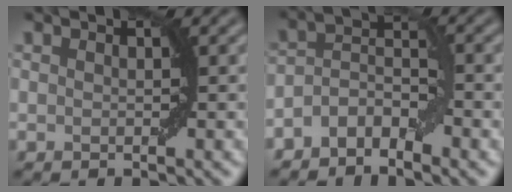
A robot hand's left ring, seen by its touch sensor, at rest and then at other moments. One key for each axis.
{"total": 3.5, "fx": -2.2, "fy": 1.7, "fz": 2.1, "tx": -0.037, "ty": 0.015, "tz": -0.044}